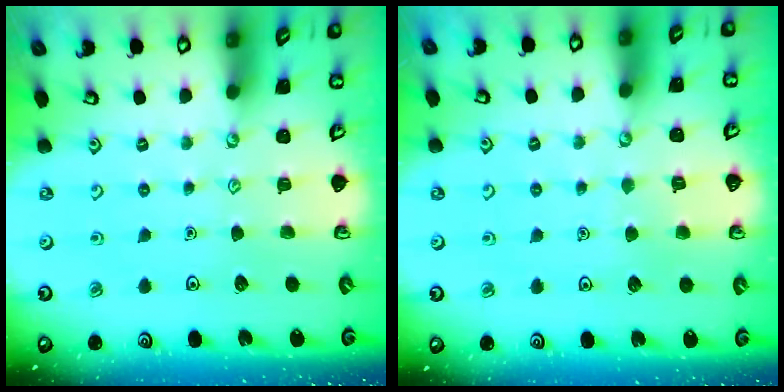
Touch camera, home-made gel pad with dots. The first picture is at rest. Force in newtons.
{"total": 2.6, "press": 2.6, "slide": 0.3}